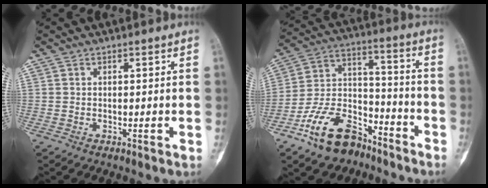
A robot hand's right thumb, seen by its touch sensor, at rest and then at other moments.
{"total": 15.8, "force": [-10.5, 8.8, 7.9], "torque": [-0.120, 0.090, -0.191]}